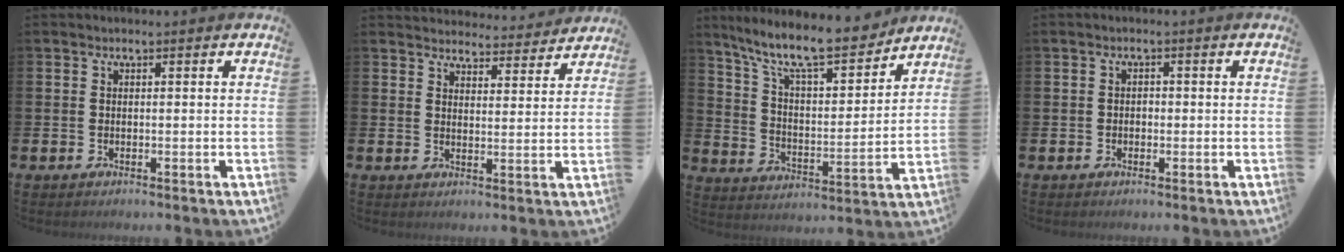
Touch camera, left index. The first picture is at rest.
{"total": 4.1, "force": [4.1, 0.8, -0.1], "torque": [0.003, -0.036, 0.068]}
{"total": 11.5, "force": [10.0, 2.4, 5.0], "torque": [-0.121, -0.068, 0.170]}
{"total": 1.0, "force": [-0.4, 0.8, 0.3], "torque": [-0.001, 0.002, -0.011]}